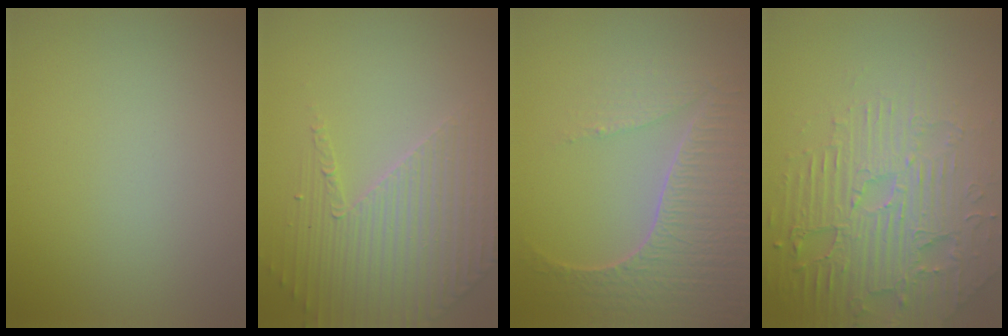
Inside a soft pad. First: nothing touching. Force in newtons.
{"total": 3.7, "press": 3.7, "slide": 0.7}
{"total": 5.8, "press": 4.8, "slide": 3.2}
{"total": 7.2, "press": 5.4, "slide": 4.7}